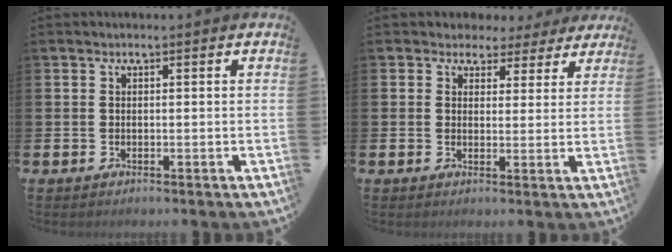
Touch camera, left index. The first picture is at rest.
{"total": 3.5, "force": [2.7, 2.2, 0.1], "torque": [-0.008, -0.015, 0.043]}